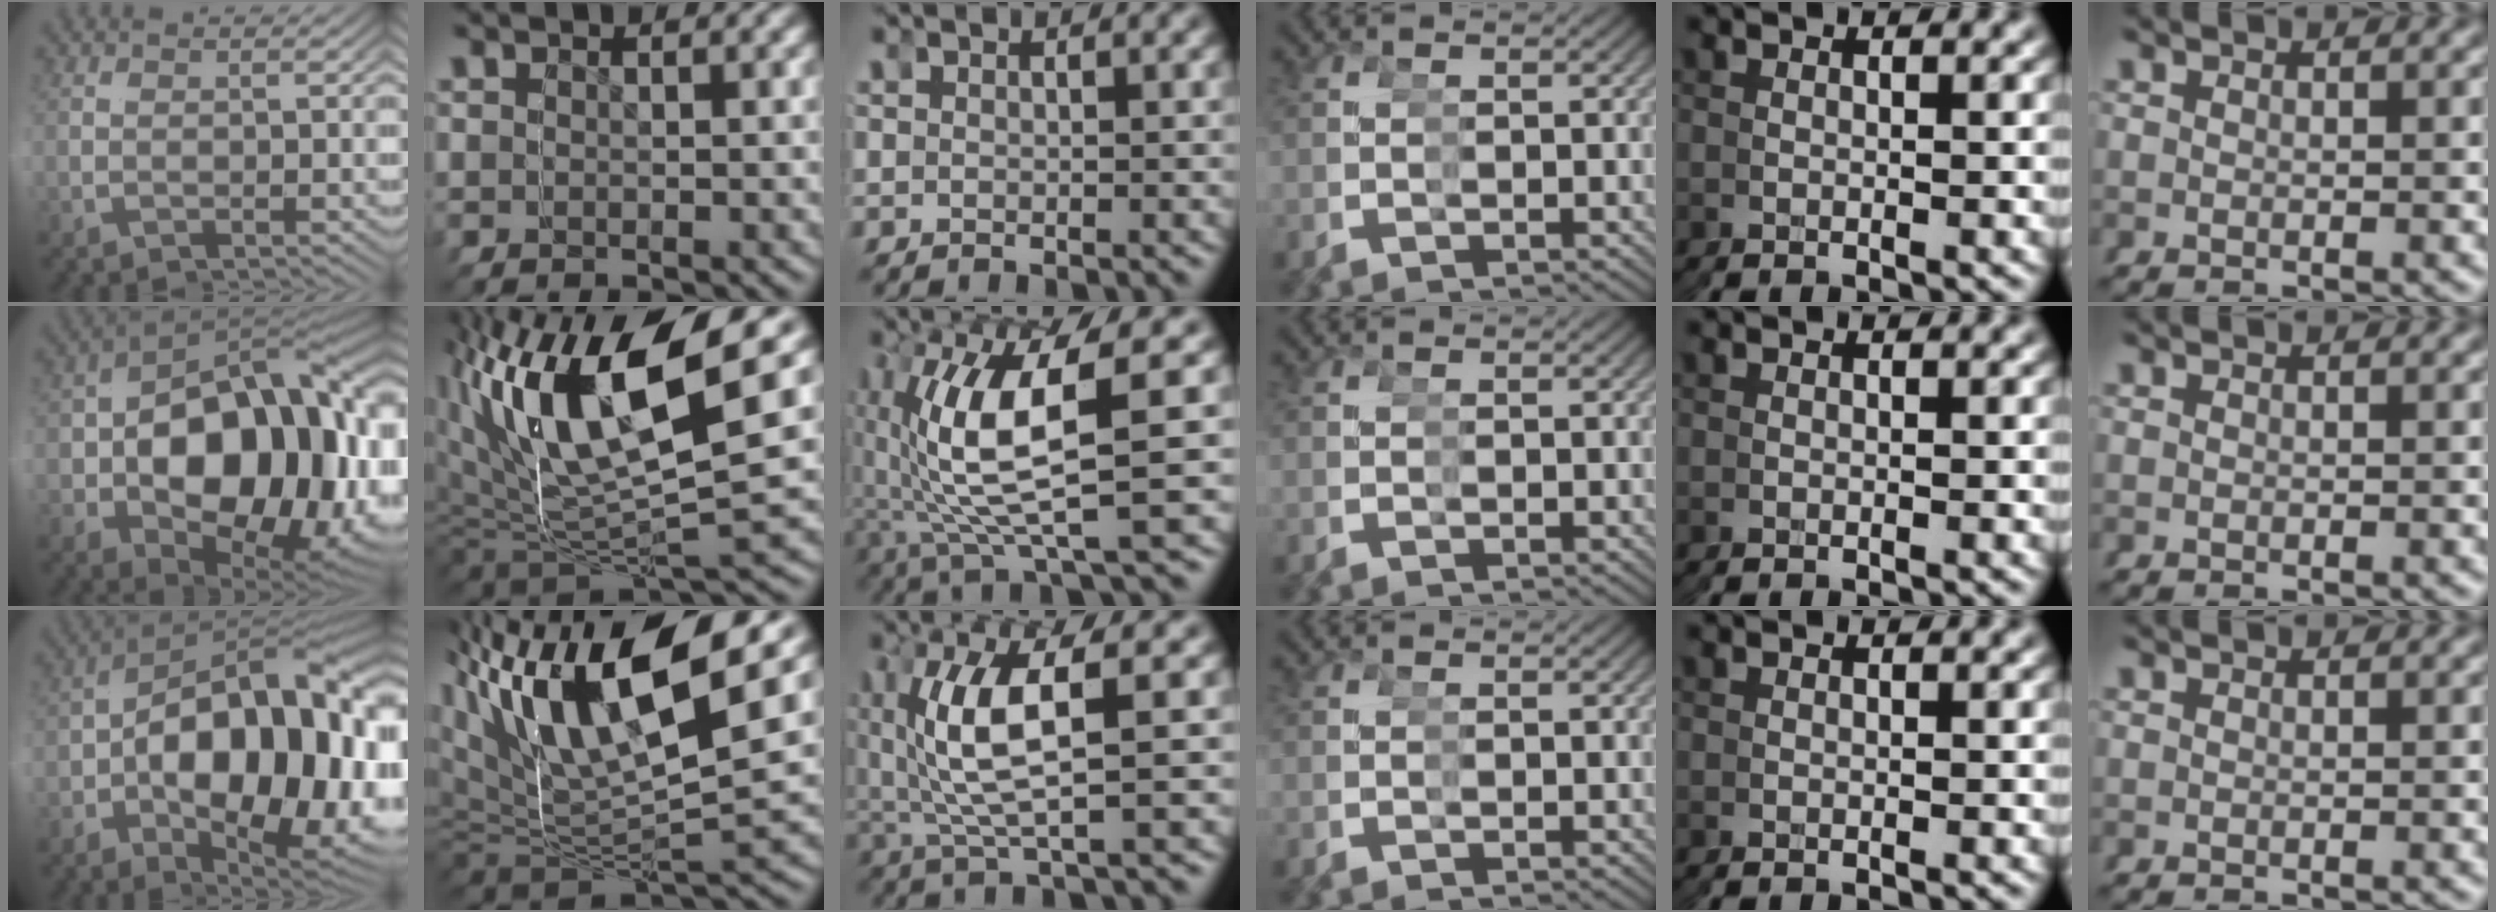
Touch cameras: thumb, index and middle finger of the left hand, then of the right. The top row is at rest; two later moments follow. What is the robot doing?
{"motion": "grasp_and_lifting", "object": "tape"}